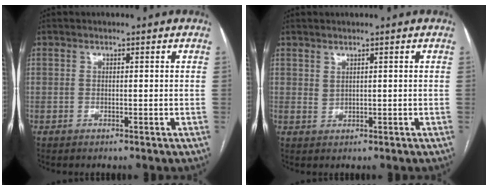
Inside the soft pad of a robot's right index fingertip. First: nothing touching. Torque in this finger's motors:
{"motor_torque": [-0.05, -0.01, 0.06, 0.00]}